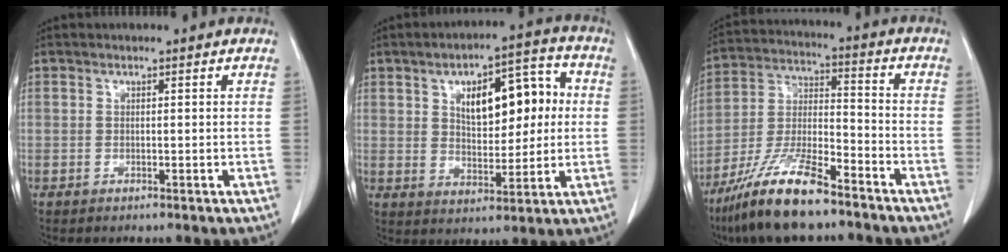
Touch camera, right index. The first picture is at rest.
{"total": 12.1, "force": [2.6, 5.7, 10.4], "torque": [-0.147, 0.030, 0.045]}
{"total": 14.3, "force": [-10.4, 2.6, 9.5], "torque": [-0.191, -0.016, -0.191]}